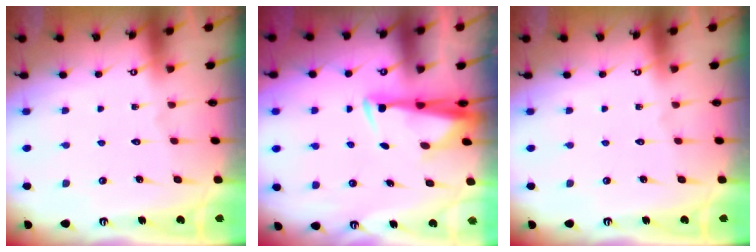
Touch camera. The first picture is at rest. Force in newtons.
{"total": 3.4, "press": 3.3, "slide": 0.7}
{"total": 0.0}